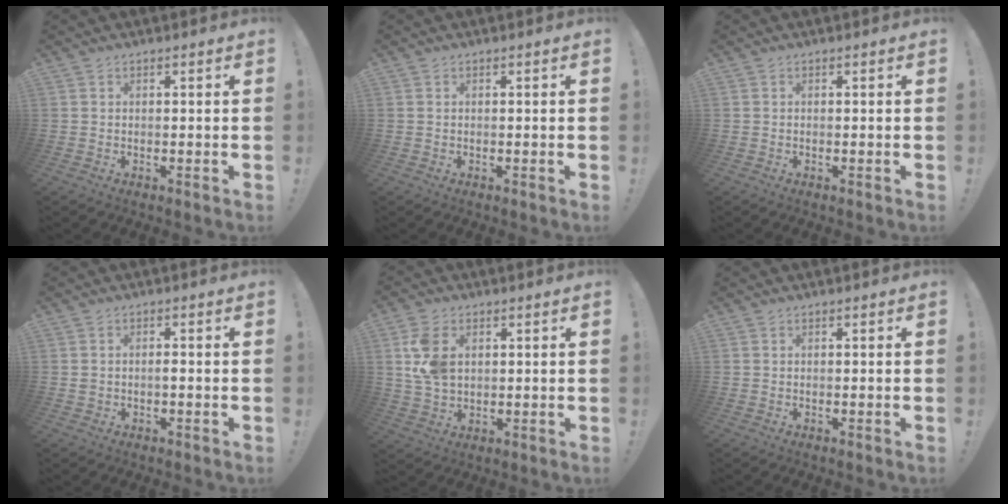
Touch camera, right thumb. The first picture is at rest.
{"total": 0.0}
{"total": 0.0}
{"total": 1.2, "force": [-0.5, 0.6, 0.9], "torque": [-0.017, 0.005, -0.009]}
{"total": 9.0, "force": [2.6, 5.9, 6.3], "torque": [-0.118, -0.006, 0.049]}
{"total": 0.0}